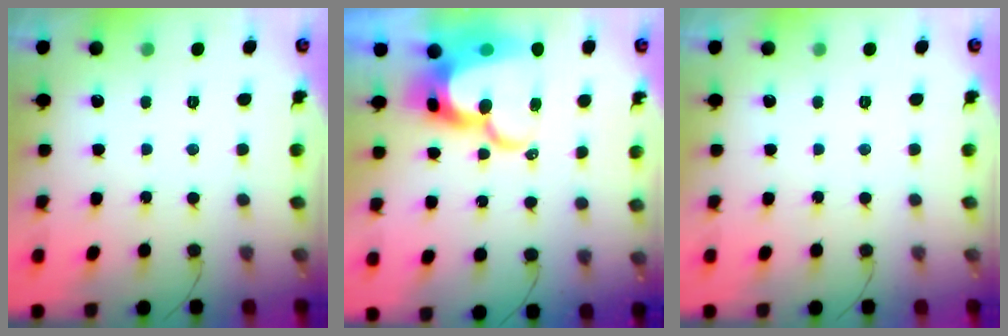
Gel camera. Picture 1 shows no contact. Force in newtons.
{"total": 22.2, "press": 22.1, "slide": 1.9}
{"total": 0.0}